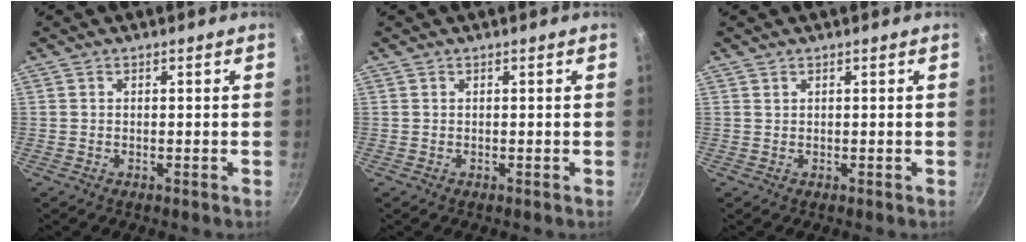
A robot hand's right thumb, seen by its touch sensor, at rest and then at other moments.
{"total": 0.0}
{"total": 0.0}